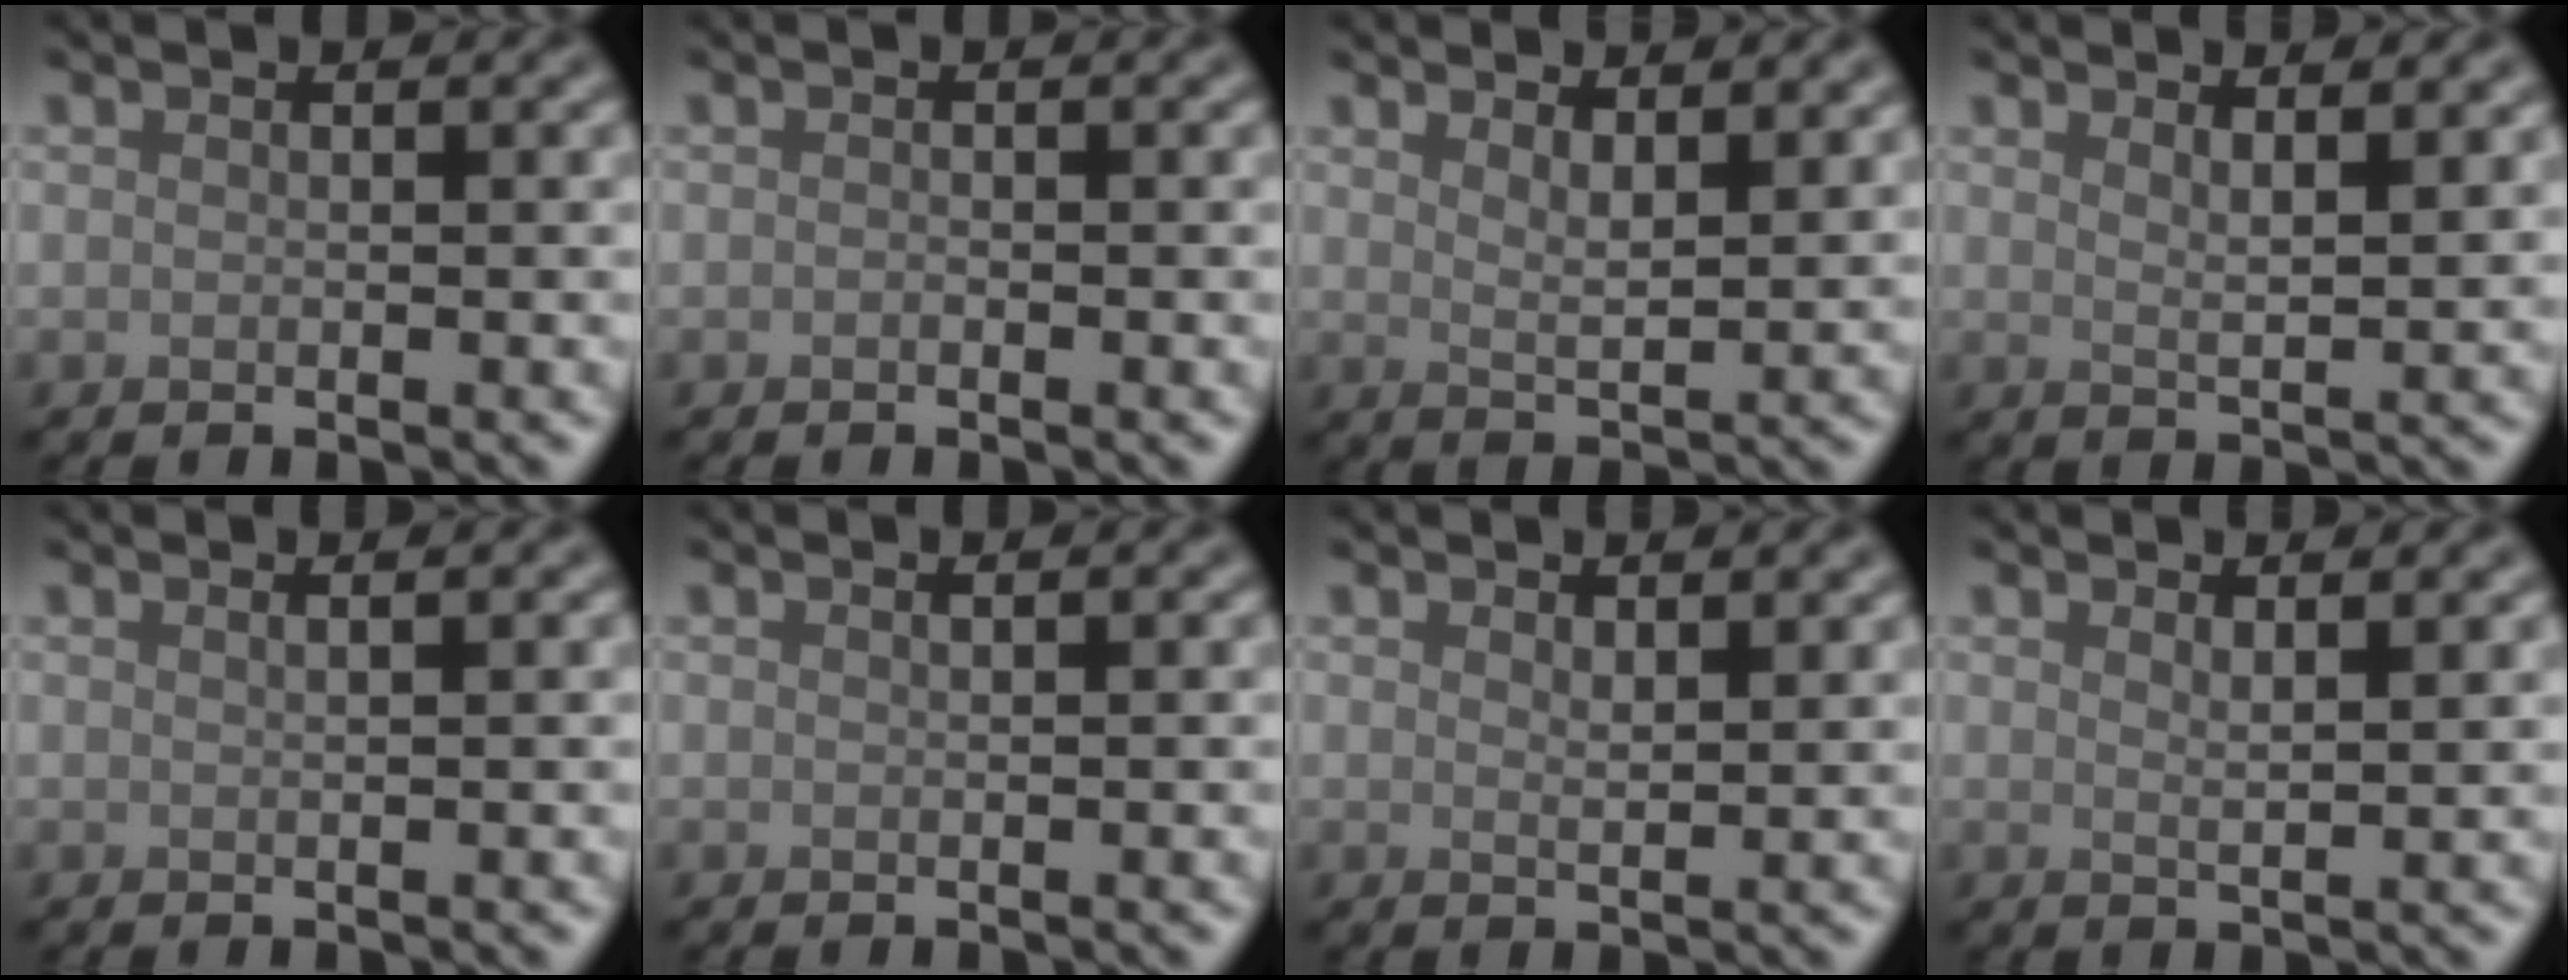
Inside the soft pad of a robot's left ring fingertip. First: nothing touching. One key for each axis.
{"total": 0.0}
{"total": 3.3, "fx": 2.3, "fy": 1.0, "fz": 2.1, "tx": -0.031, "ty": -0.006, "tz": 0.042}
{"total": 3.0, "fx": 2.0, "fy": 0.9, "fz": 2.0, "tx": -0.017, "ty": -0.003, "tz": 0.032}
{"total": 1.7, "fx": 1.0, "fy": 0.8, "fz": 1.1, "tx": 0.004, "ty": -0.001, "tz": -0.007}
{"total": 0.5, "fx": 0.4, "fy": 0.2, "fz": 0.3, "tx": 0.001, "ty": 0.001, "tz": 0.005}
{"total": 1.6, "fx": 1.3, "fy": 0.3, "fz": 0.8, "tx": -0.012, "ty": -0.003, "tz": 0.024}
{"total": 2.0, "fx": 1.3, "fy": 0.5, "fz": 1.3, "tx": -0.010, "ty": -0.001, "tz": 0.018}